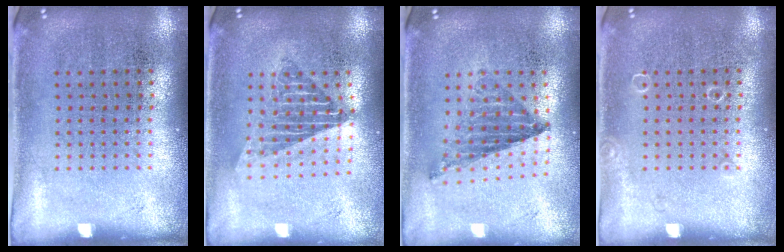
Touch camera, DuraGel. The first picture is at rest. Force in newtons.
{"total": 1.6, "press": 1.4, "slide": 0.9}
{"total": 0.8, "press": 0.8, "slide": 0.1}
{"total": 0.5, "press": 0.5, "slide": 0.1}